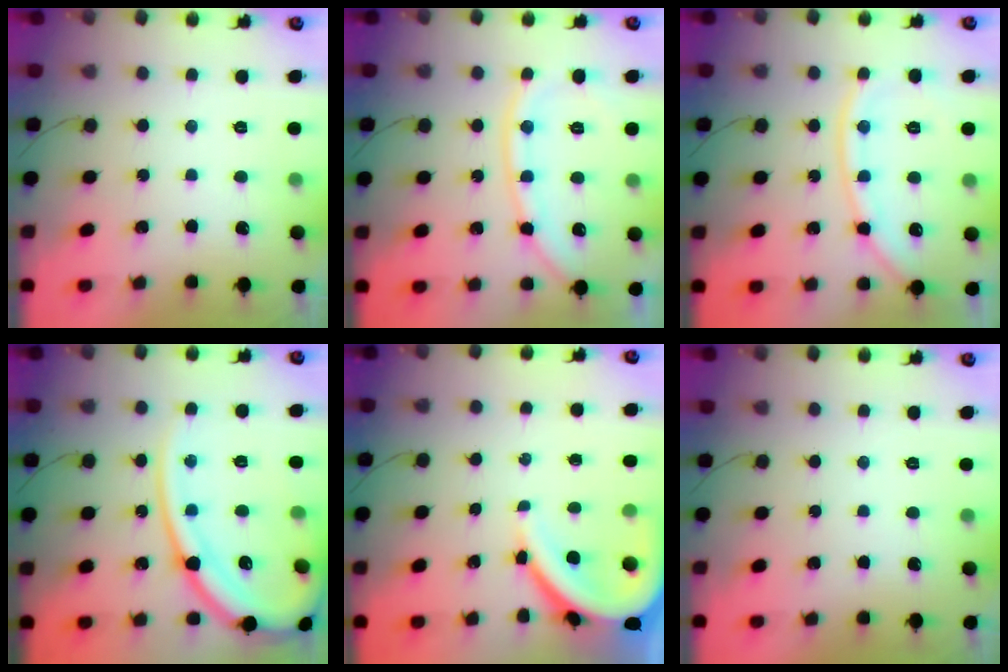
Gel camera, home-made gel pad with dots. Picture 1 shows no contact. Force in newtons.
{"total": 12.0, "press": 11.9, "slide": 1.4}
{"total": 12.7, "press": 12.6, "slide": 1.7}
{"total": 18.6, "press": 18.6, "slide": 1.4}
{"total": 8.8, "press": 8.8, "slide": 0.8}
{"total": 0.0}